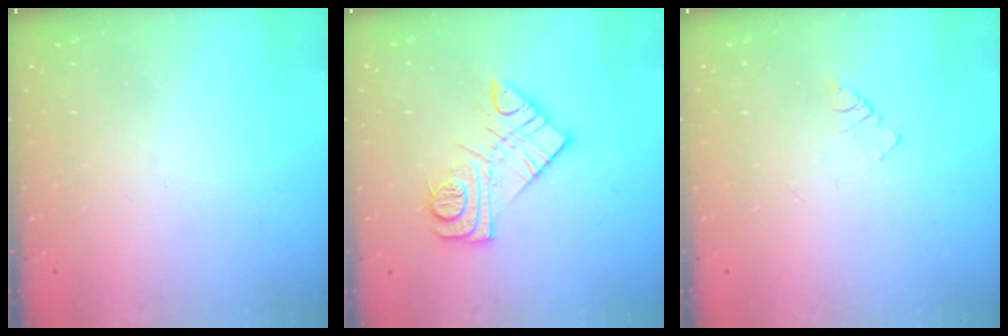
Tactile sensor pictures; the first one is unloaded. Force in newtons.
{"total": 12.3, "press": 12.2, "slide": 0.8}
{"total": 3.9, "press": 3.9, "slide": 0.4}